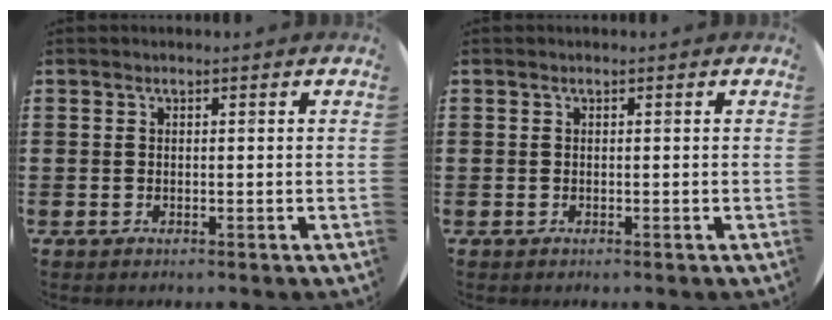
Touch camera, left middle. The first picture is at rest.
{"total": 0.0}